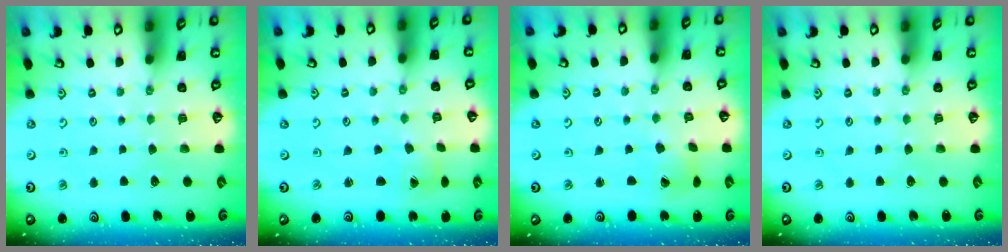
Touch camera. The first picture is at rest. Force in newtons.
{"total": 0.7, "press": 0.7, "slide": 0.1}
{"total": 2.3, "press": 2.3, "slide": 0.3}
{"total": 0.0}